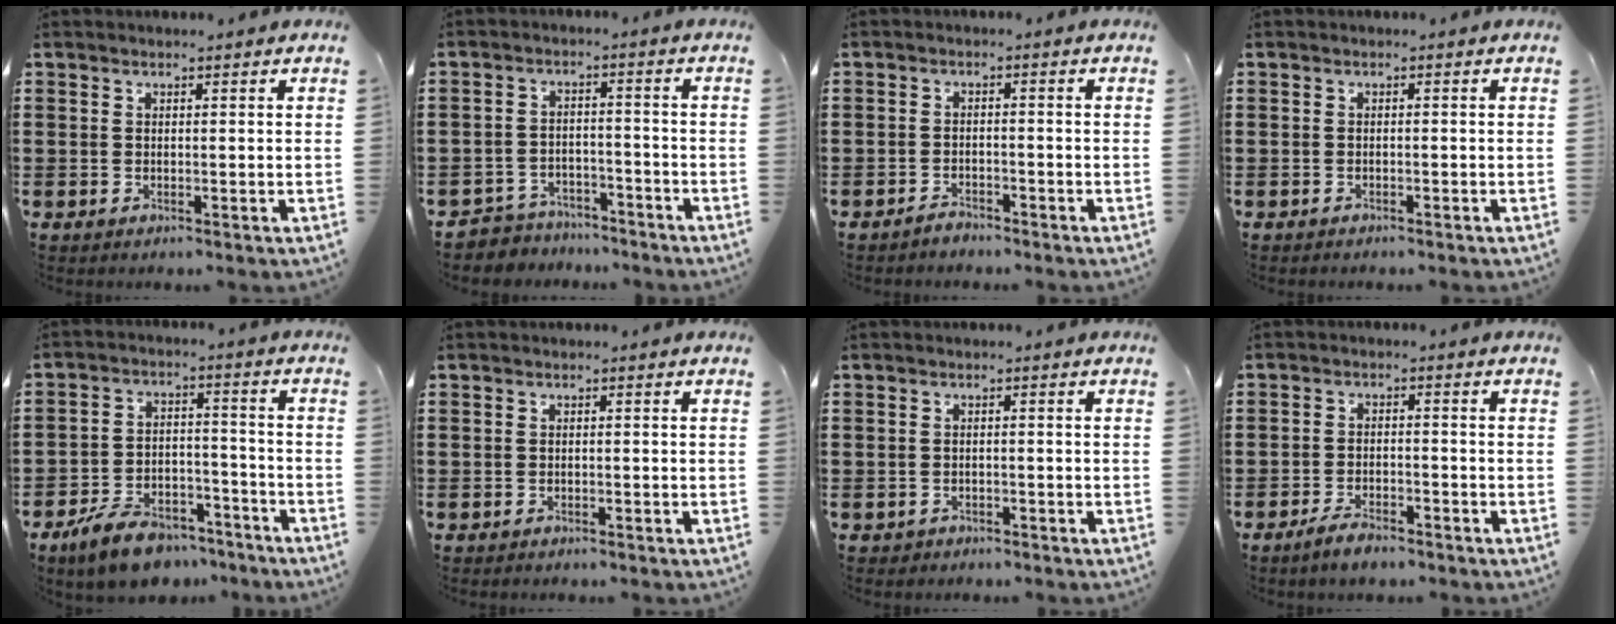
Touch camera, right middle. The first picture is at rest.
{"total": 4.0, "force": [-3.9, 0.9, -0.3], "torque": [-0.004, 0.003, -0.085]}
{"total": 1.8, "force": [-1.7, 0.4, 0.1], "torque": [-0.009, 0.002, -0.037]}
{"total": 0.6, "force": [-0.6, 0.1, 0.0], "torque": [-0.001, 0.001, -0.013]}
{"total": 8.1, "force": [-7.0, 2.9, 2.8], "torque": [-0.056, 0.025, -0.135]}
{"total": 0.7, "force": [-0.7, 0.1, 0.0], "torque": [-0.001, 0.001, -0.015]}
{"total": 1.1, "force": [-1.0, 0.4, -0.1], "torque": [-0.003, 0.002, -0.023]}
{"total": 3.6, "force": [-3.0, 0.6, 1.9], "torque": [-0.039, 0.002, -0.059]}